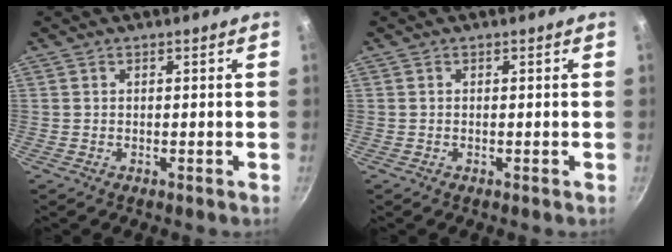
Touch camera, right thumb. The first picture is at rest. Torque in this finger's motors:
{"motor_torque": [-0.23, 0.19, -0.13, -0.04, -0.02]}